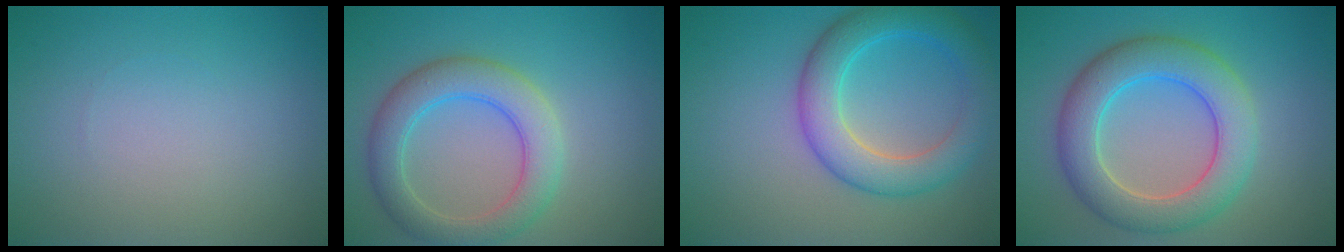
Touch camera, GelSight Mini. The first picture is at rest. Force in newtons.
{"total": 5.2, "press": 5.2, "slide": 0.2}
{"total": 5.9, "press": 5.9, "slide": 0.1}
{"total": 6.9, "press": 6.9, "slide": 0.3}